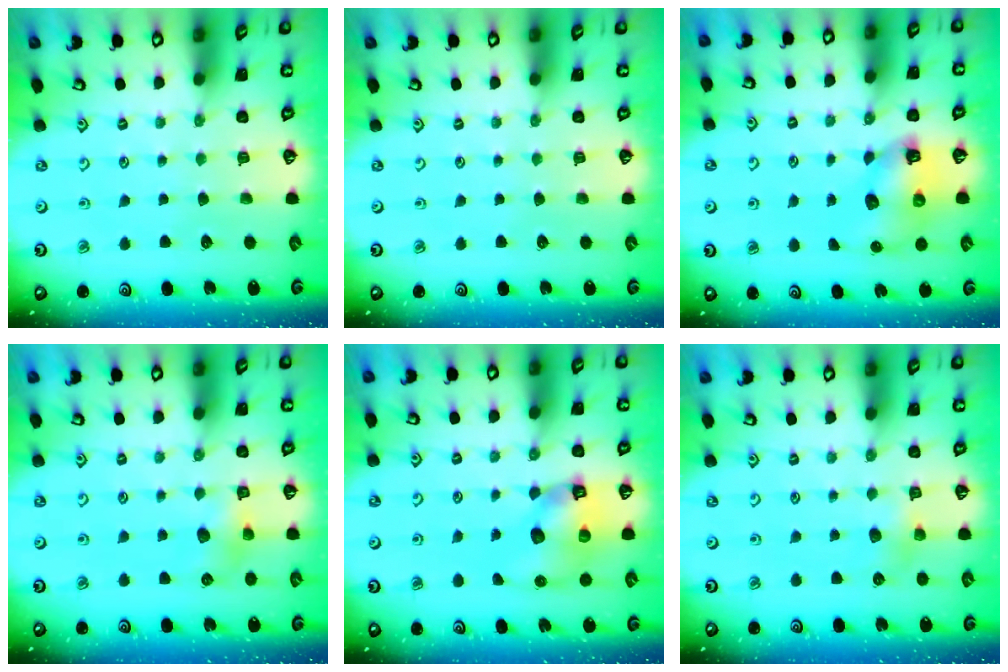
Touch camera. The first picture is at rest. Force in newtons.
{"total": 0.0}
{"total": 8.8, "press": 8.8, "slide": 1.2}
{"total": 5.4, "press": 5.4, "slide": 0.6}
{"total": 9.3, "press": 9.2, "slide": 1.4}
{"total": 4.7, "press": 4.6, "slide": 0.7}